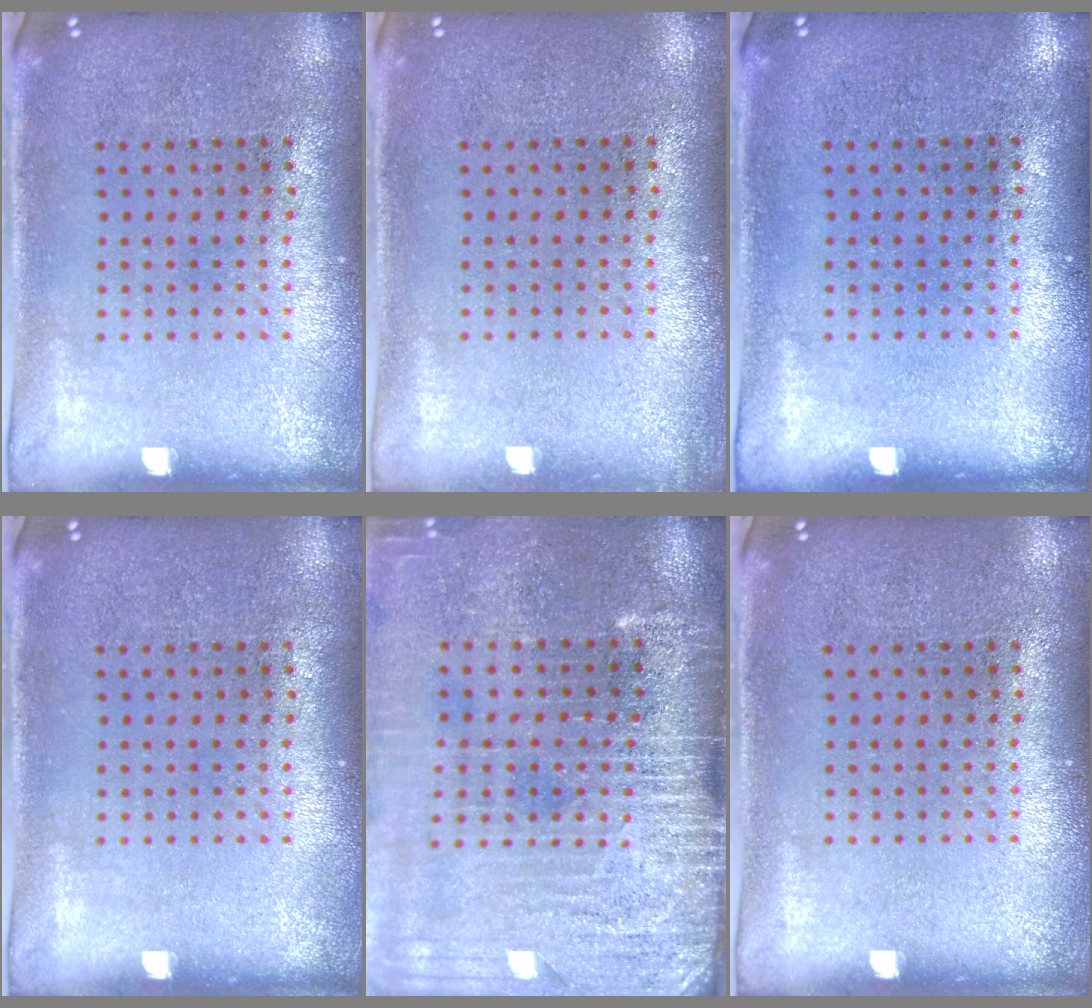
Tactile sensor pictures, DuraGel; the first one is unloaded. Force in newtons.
{"total": 0.5, "press": 0.5, "slide": 0.1}
{"total": 0.0}
{"total": 0.0}
{"total": 4.1, "press": 3.5, "slide": 2.0}
{"total": 0.0}